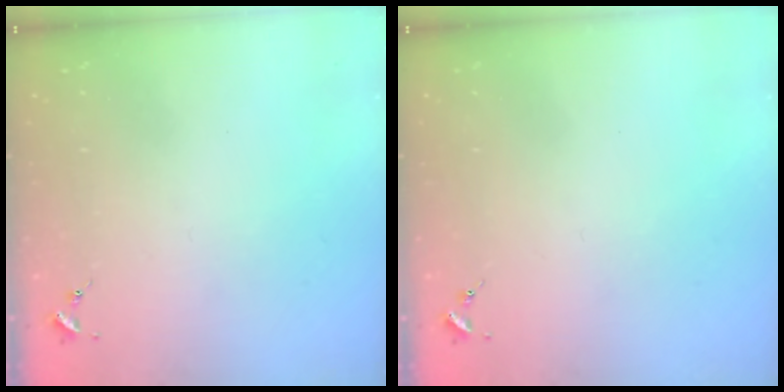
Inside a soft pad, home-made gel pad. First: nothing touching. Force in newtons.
{"total": 0.0}